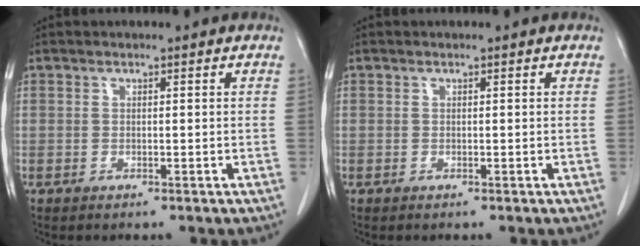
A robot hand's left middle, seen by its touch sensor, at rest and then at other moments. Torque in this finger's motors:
{"motor_torque": [0.00, 0.00, 0.02, 0.00]}